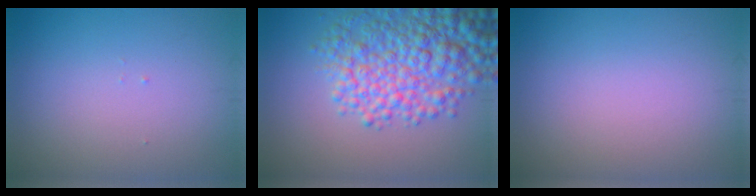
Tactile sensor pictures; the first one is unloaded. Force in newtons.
{"total": 8.0, "press": 8.0, "slide": 0.2}
{"total": 0.0}